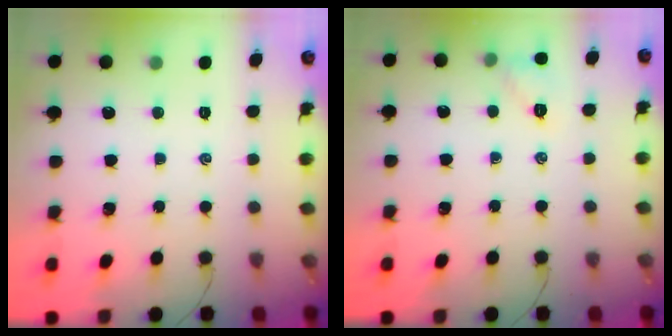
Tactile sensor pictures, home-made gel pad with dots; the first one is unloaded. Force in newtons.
{"total": 6.5, "press": 6.4, "slide": 1.1}